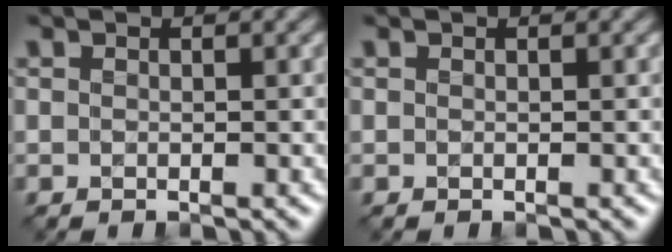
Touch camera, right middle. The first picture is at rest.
{"total": 0.0}